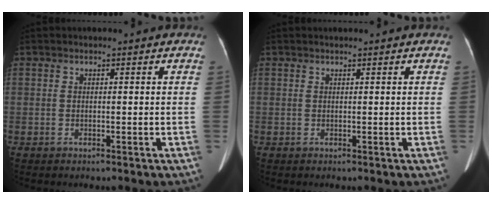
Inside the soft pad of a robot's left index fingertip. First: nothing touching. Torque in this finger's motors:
{"motor_torque": [-0.52, 0.49, -0.48, -0.07]}